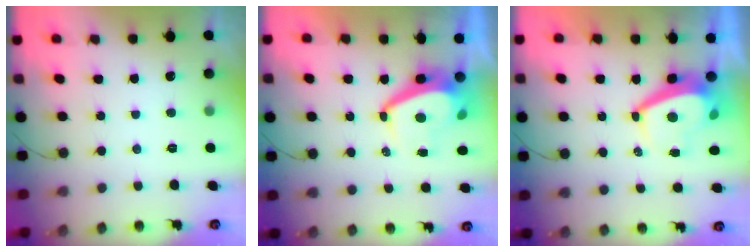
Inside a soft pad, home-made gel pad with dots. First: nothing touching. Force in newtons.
{"total": 5.5, "press": 5.5, "slide": 0.4}
{"total": 6.7, "press": 6.7, "slide": 0.8}